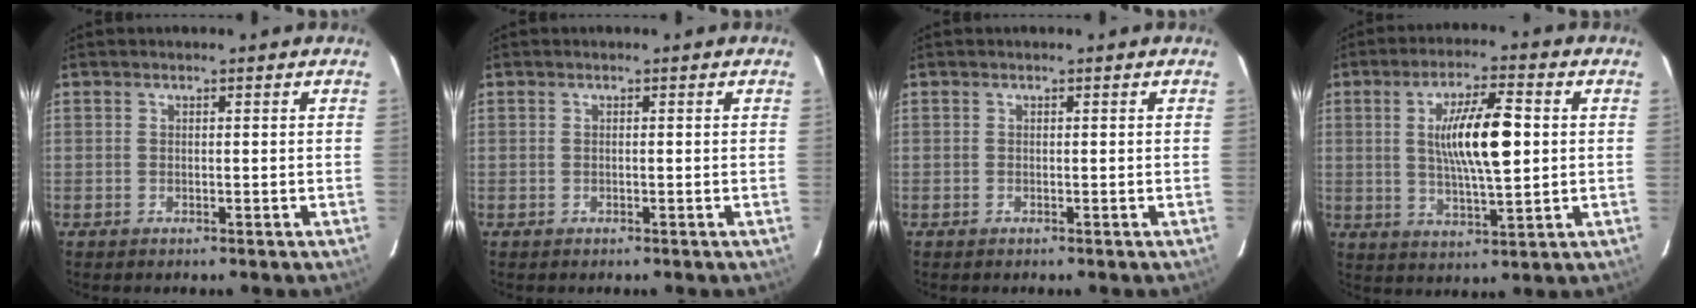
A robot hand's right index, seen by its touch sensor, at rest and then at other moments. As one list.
[{"total": 0.0}, {"total": 0.0}, {"total": 11.1, "force": [1.4, 1.9, 10.8], "torque": [-0.192, 0.004, 0.025]}]